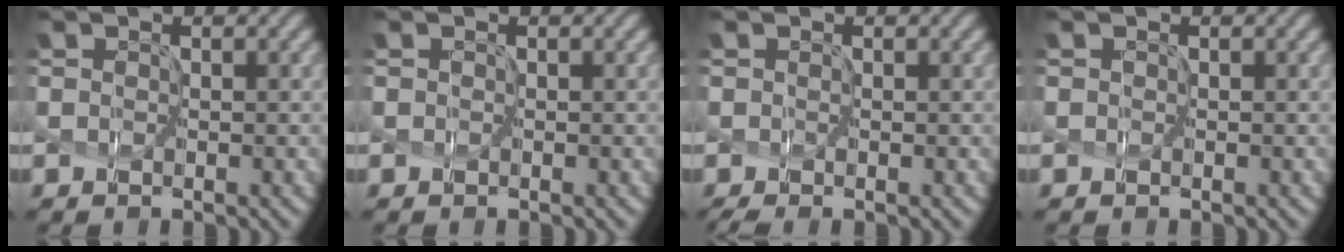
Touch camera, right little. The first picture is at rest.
{"total": 0.0}
{"total": 1.1, "force": [-0.9, 0.1, 0.6], "torque": [-0.025, -0.002, -0.014]}
{"total": 0.0}